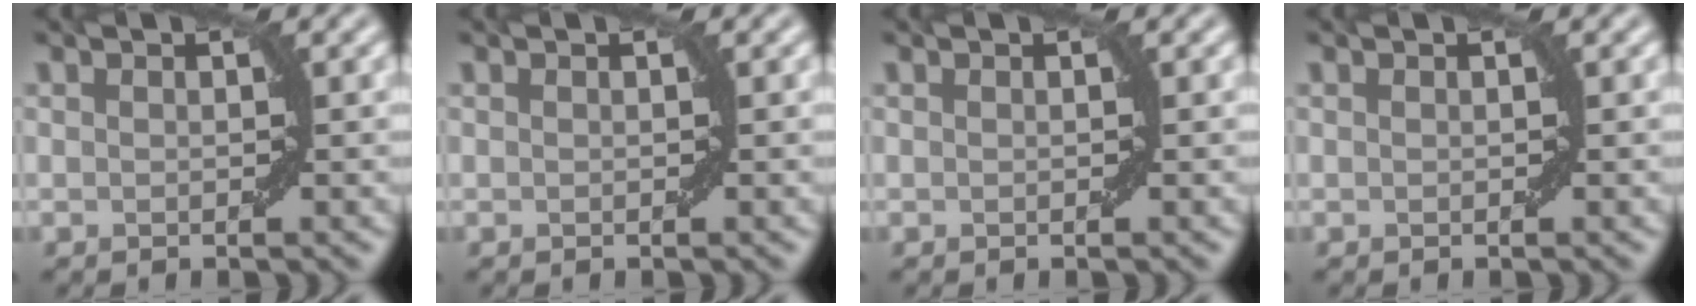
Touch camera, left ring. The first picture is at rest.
{"total": 0.0}
{"total": 0.0}
{"total": 0.0}